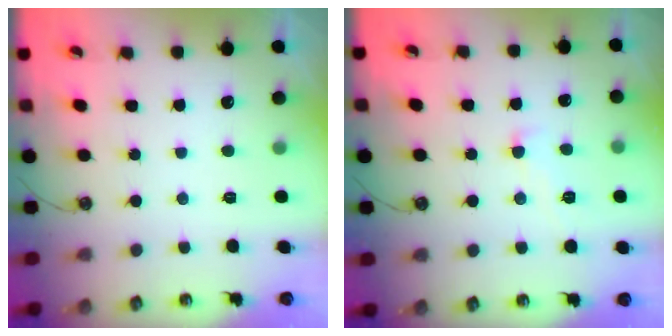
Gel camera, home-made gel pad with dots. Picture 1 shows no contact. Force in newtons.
{"total": 1.3, "press": 1.2, "slide": 0.3}